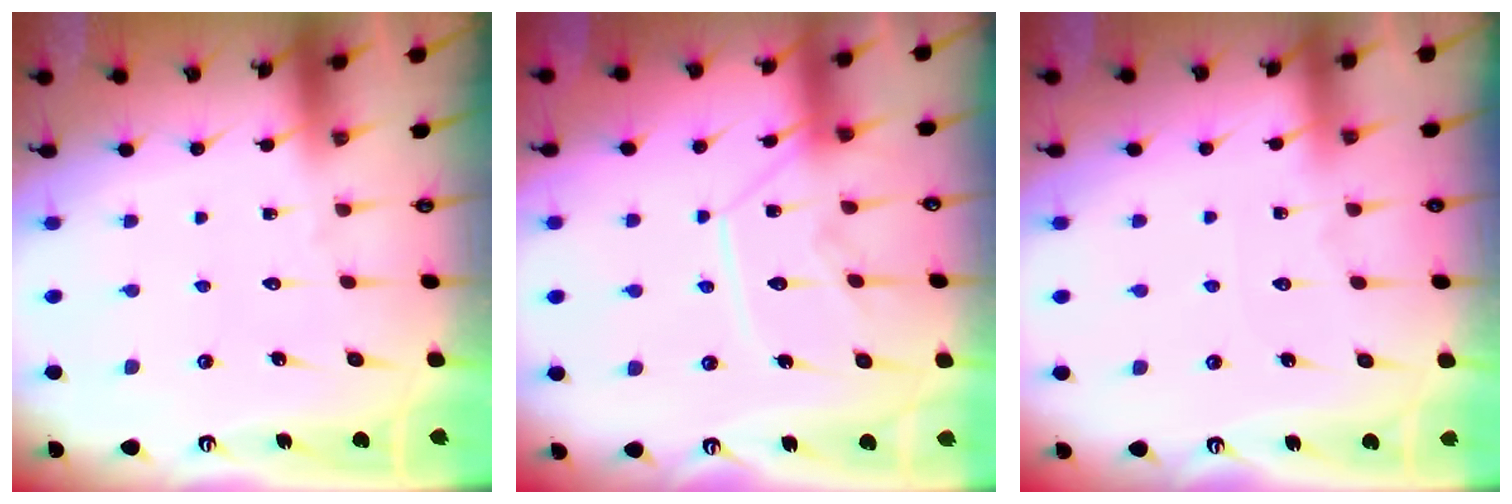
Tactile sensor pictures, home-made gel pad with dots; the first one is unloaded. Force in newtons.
{"total": 11.1, "press": 11.1, "slide": 0.9}
{"total": 3.5, "press": 3.5, "slide": 0.5}